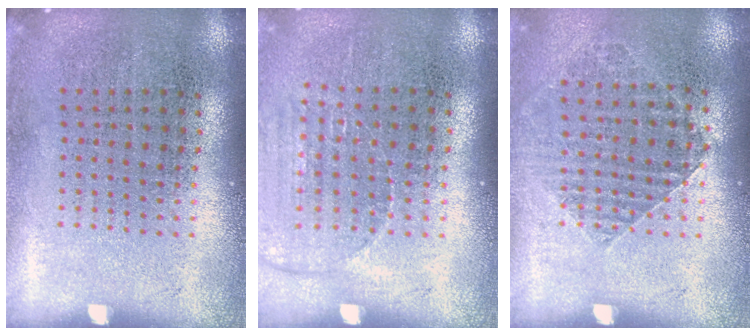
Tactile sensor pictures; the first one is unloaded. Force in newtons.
{"total": 1.2, "press": 1.2, "slide": 0.2}
{"total": 0.9, "press": 0.9, "slide": 0.1}